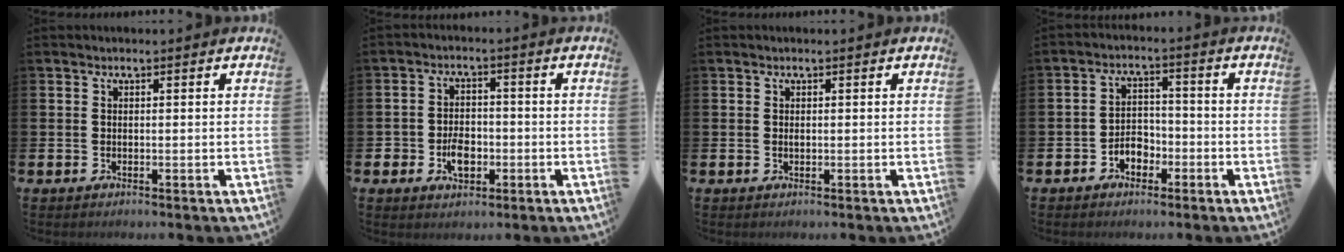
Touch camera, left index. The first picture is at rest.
{"total": 4.3, "force": [-1.5, 3.0, 2.7], "torque": [-0.042, 0.004, -0.030]}
{"total": 0.0}
{"total": 3.4, "force": [-2.1, 2.3, 1.4], "torque": [-0.038, 0.009, -0.044]}